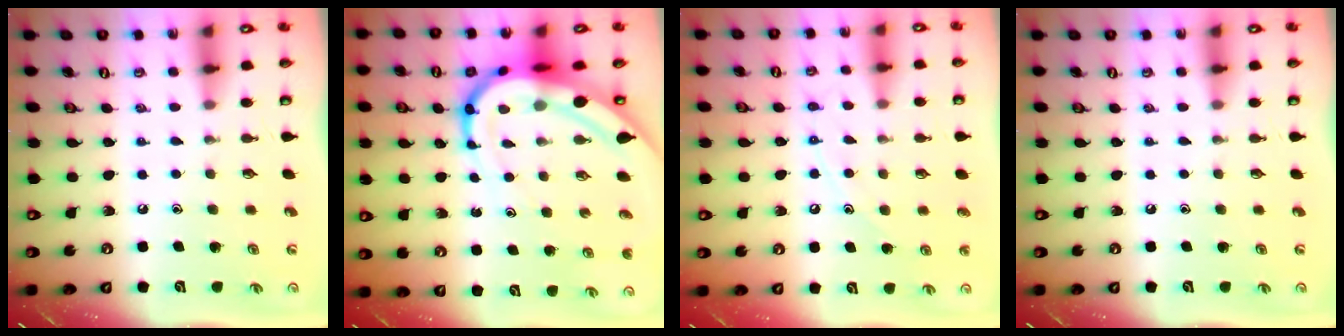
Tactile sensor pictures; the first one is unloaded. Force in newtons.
{"total": 13.9, "press": 13.8, "slide": 1.3}
{"total": 8.2, "press": 8.2, "slide": 0.8}
{"total": 0.0}